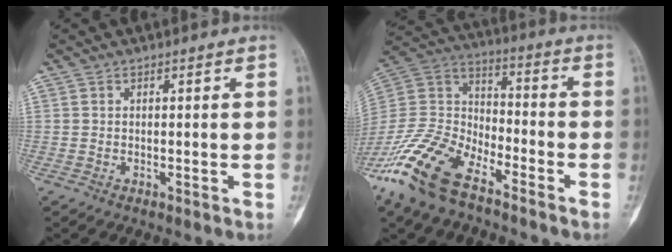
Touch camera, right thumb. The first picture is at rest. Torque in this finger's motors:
{"motor_torque": [1.42, 0.06, 1.38, -1.39, 0.45]}